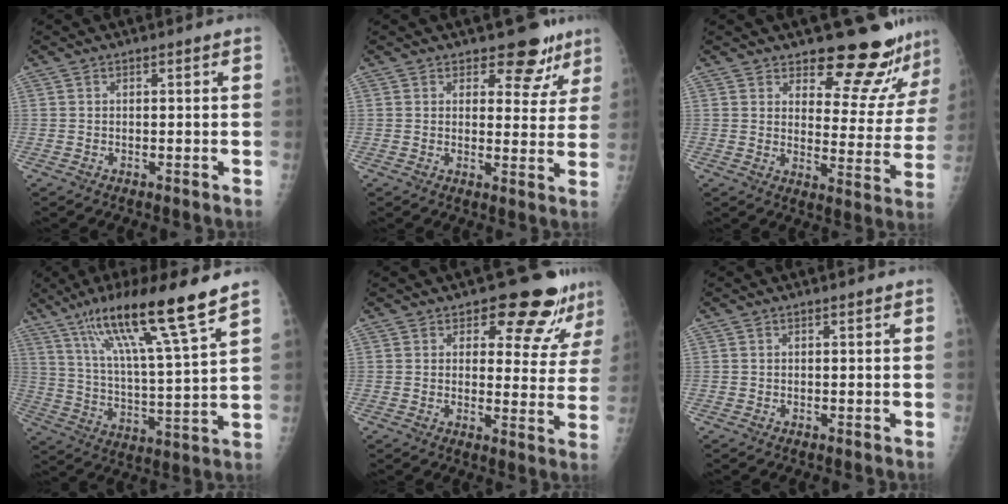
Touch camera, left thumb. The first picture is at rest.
{"total": 7.3, "force": [5.5, 4.1, 2.5], "torque": [0.006, -0.035, 0.062]}
{"total": 14.5, "force": [13.2, 4.2, 4.3], "torque": [-0.007, -0.122, 0.159]}
{"total": 18.2, "force": [12.2, 0.8, 13.4], "torque": [-0.224, -0.052, 0.208]}
{"total": 10.5, "force": [8.4, 4.4, 4.4], "torque": [-0.015, -0.061, 0.092]}
{"total": 0.0}